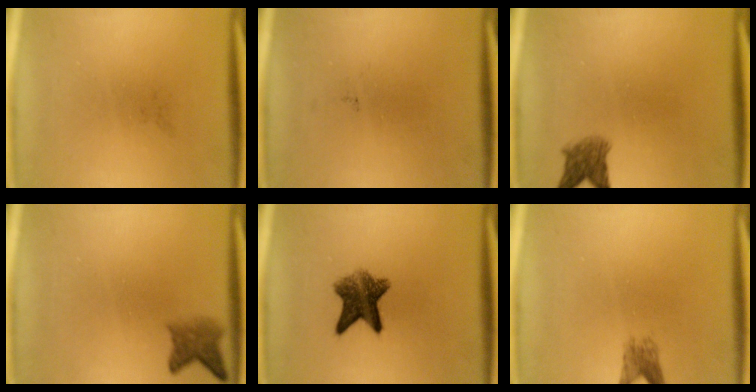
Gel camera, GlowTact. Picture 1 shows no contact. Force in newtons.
{"total": 0.0}
{"total": 3.3}
{"total": 2.9}
{"total": 7.5}
{"total": 2.2}